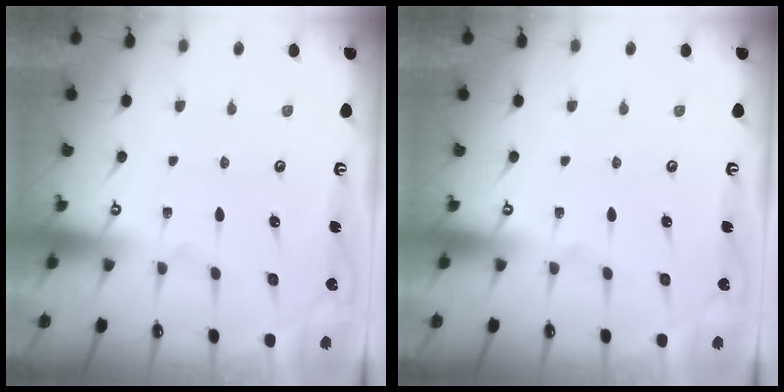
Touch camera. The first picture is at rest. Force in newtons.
{"total": 0.0}